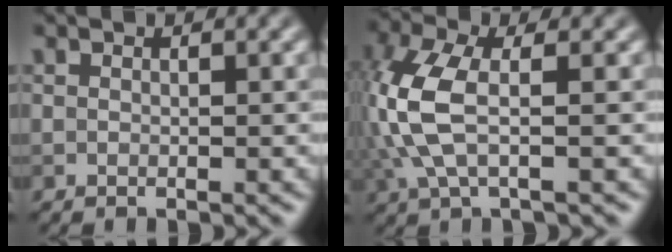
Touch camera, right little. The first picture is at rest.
{"total": 5.9, "force": [-0.2, 2.5, 5.3], "torque": [-0.143, 0.003, -0.005]}